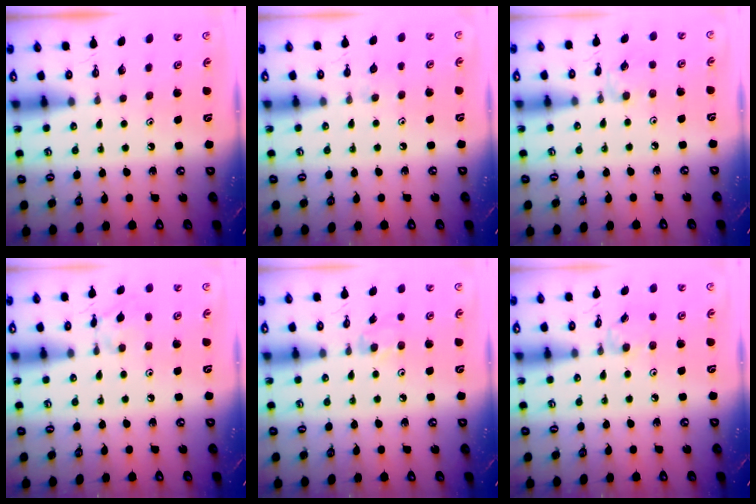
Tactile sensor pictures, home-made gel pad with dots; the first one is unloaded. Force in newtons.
{"total": 4.4, "press": 4.4, "slide": 0.6}
{"total": 1.5, "press": 1.5, "slide": 0.4}
{"total": 5.1, "press": 5.0, "slide": 0.5}
{"total": 4.6, "press": 4.5, "slide": 0.6}
{"total": 2.5, "press": 2.5, "slide": 0.4}